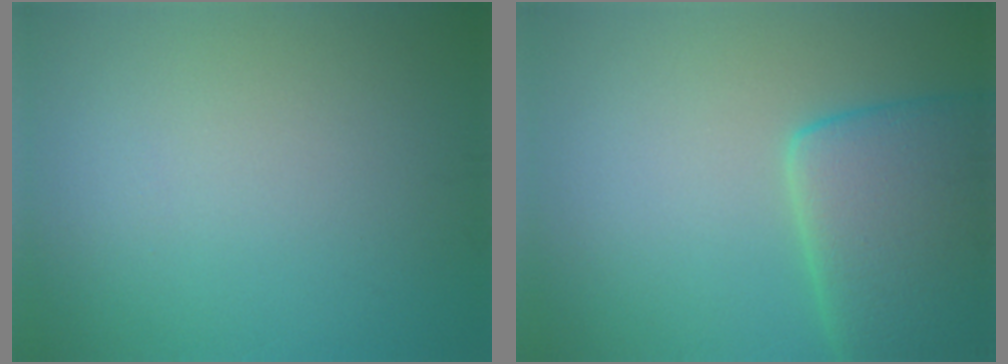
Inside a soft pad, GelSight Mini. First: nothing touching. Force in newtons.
{"total": 7.7, "press": 7.7, "slide": 0.9}